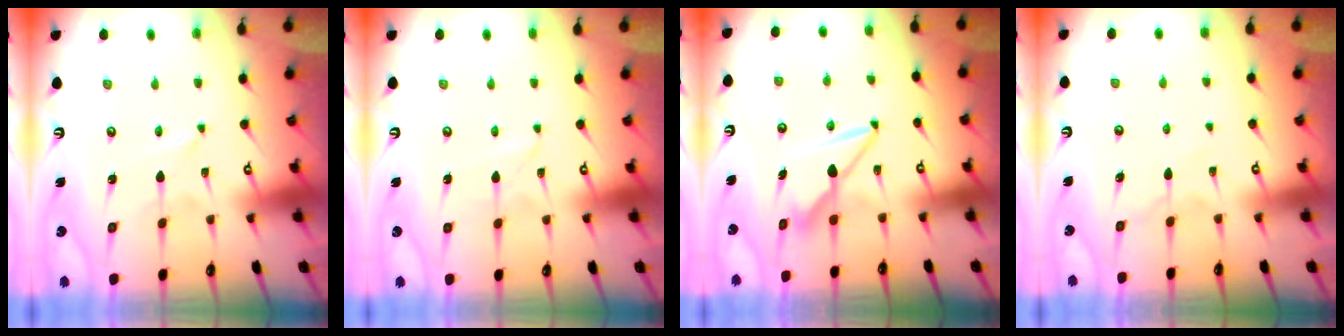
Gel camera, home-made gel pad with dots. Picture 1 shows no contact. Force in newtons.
{"total": 1.6, "press": 1.5, "slide": 0.1}
{"total": 8.1, "press": 8.1, "slide": 0.4}
{"total": 6.9, "press": 6.9, "slide": 0.7}